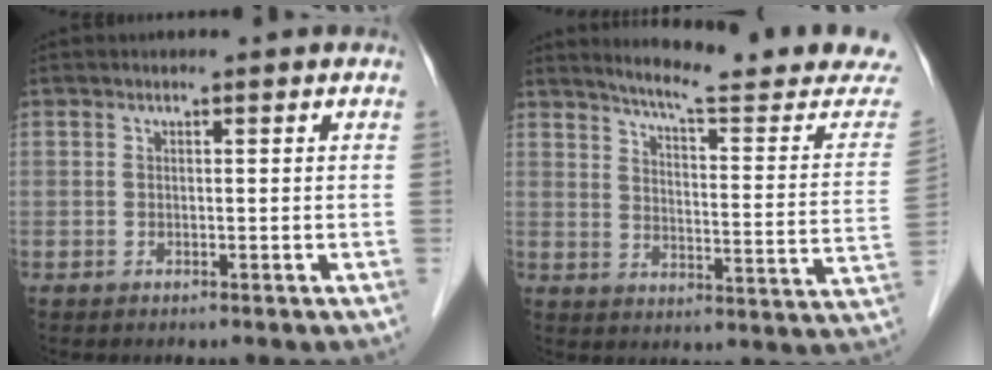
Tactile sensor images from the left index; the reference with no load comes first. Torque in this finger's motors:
{"motor_torque": [-0.75, -0.92, 0.18, 0.04]}